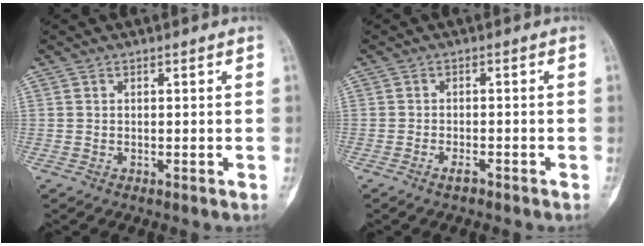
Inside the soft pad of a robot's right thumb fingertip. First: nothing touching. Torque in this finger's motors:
{"motor_torque": [-0.35, -0.04, 0.03, 0.18, -0.02]}